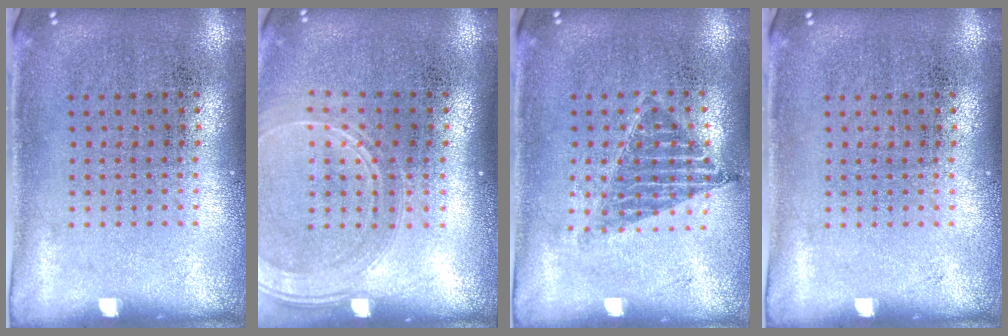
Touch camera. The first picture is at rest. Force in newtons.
{"total": 1.7, "press": 1.6, "slide": 0.6}
{"total": 0.9, "press": 0.8, "slide": 0.4}
{"total": 0.0}